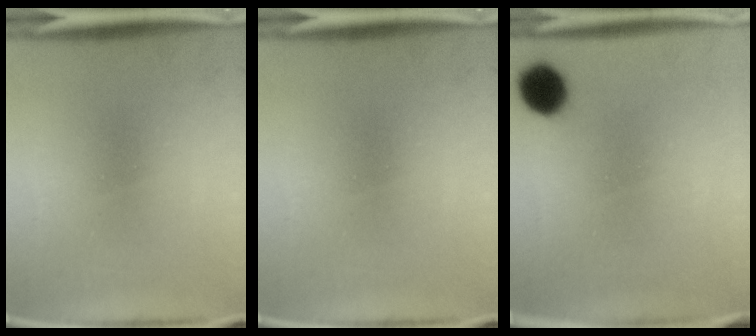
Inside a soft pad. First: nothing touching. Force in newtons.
{"total": 0.0}
{"total": 8.7}